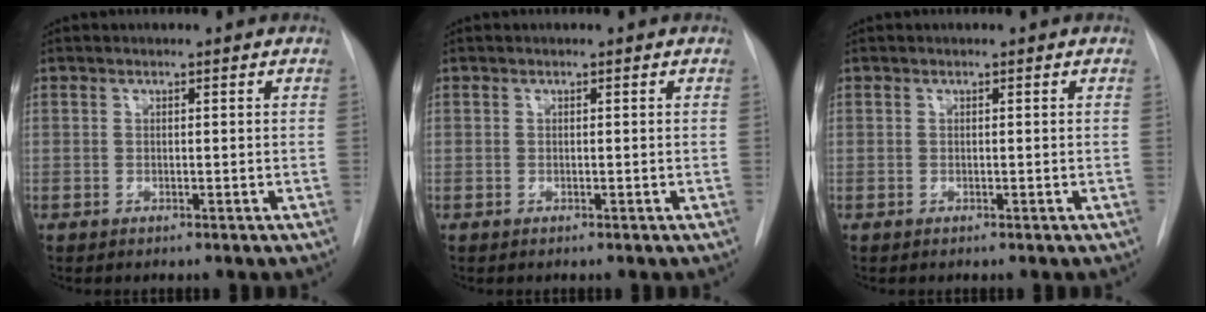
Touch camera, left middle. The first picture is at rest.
{"total": 0.0}
{"total": 0.0}